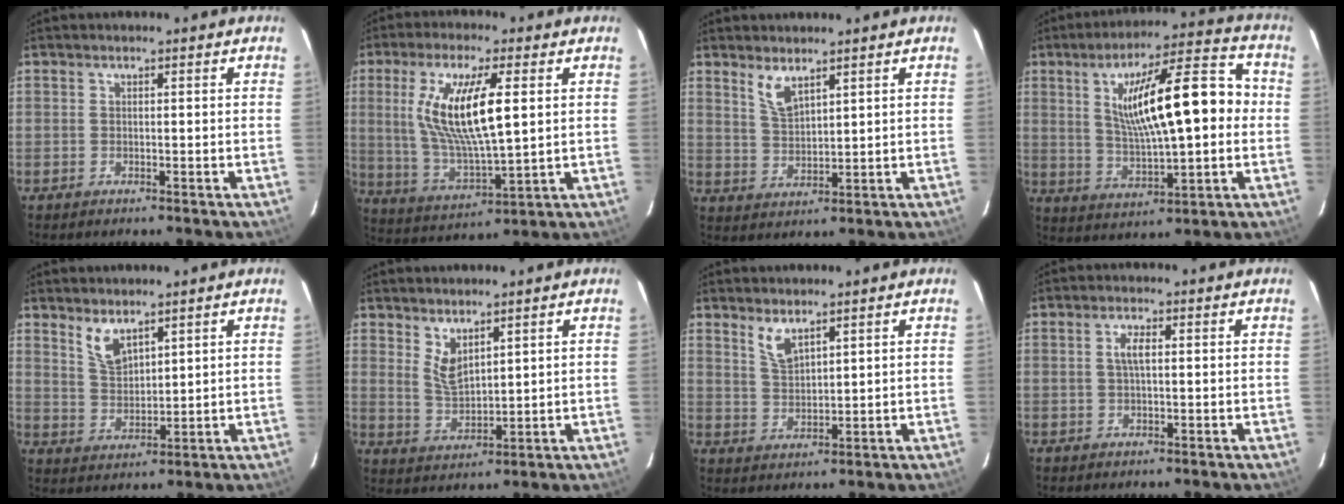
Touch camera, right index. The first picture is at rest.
{"total": 15.7, "force": [3.4, 4.0, 14.8], "torque": [-0.285, -0.005, 0.075]}
{"total": 4.5, "force": [3.3, 1.3, 2.8], "torque": [-0.055, -0.002, 0.068]}
{"total": 18.1, "force": [2.1, 4.5, 17.4], "torque": [-0.289, 0.021, 0.045]}
{"total": 5.3, "force": [3.9, 2.0, 3.0], "torque": [-0.056, -0.001, 0.081]}
{"total": 4.9, "force": [3.4, 1.8, 3.1], "torque": [-0.057, -0.009, 0.069]}
{"total": 4.2, "force": [3.1, 1.2, 2.5], "torque": [-0.050, -0.002, 0.063]}
{"total": 2.5, "force": [0.4, 0.7, 2.3], "torque": [-0.046, 0.004, 0.008]}